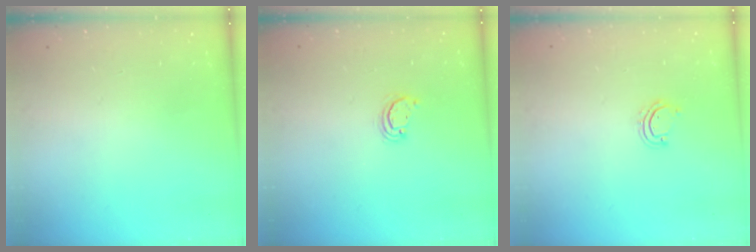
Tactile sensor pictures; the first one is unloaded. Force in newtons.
{"total": 2.5, "press": 2.5, "slide": 0.3}
{"total": 4.0, "press": 4.0, "slide": 0.3}